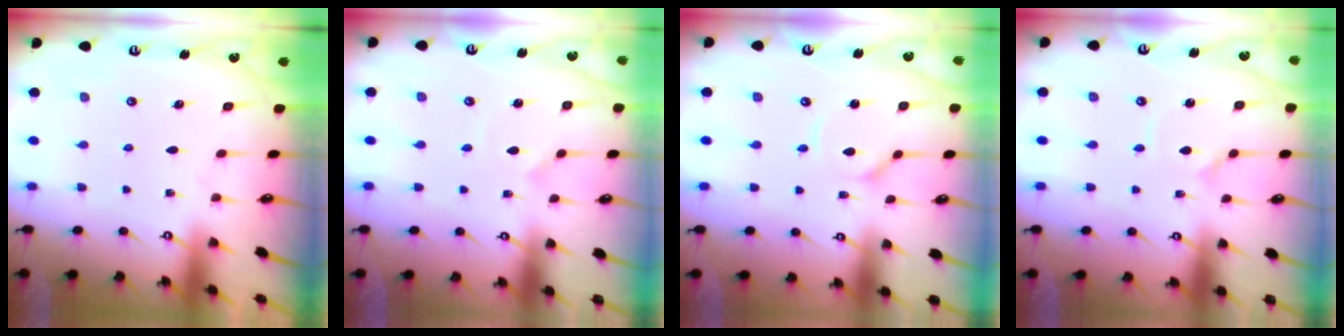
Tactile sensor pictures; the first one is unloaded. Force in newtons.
{"total": 1.5, "press": 1.5, "slide": 0.0}
{"total": 2.8, "press": 2.8, "slide": 0.3}
{"total": 2.3, "press": 2.3, "slide": 0.1}